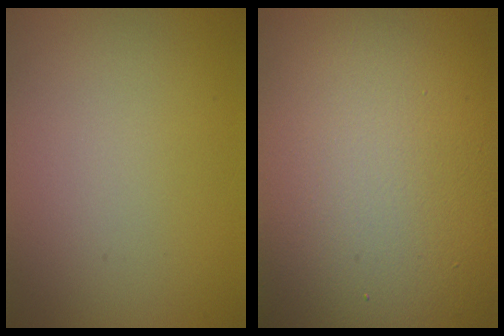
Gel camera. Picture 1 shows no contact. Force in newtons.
{"total": 20.5, "press": 20.5, "slide": 0.9}